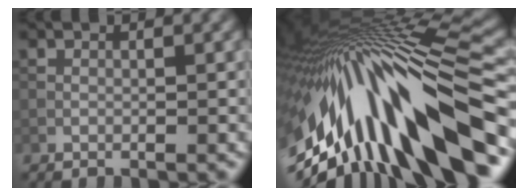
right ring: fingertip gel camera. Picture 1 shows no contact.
{"total": 17.3, "force": [-5.0, 5.6, 15.6], "torque": [-0.268, 0.005, -0.076]}